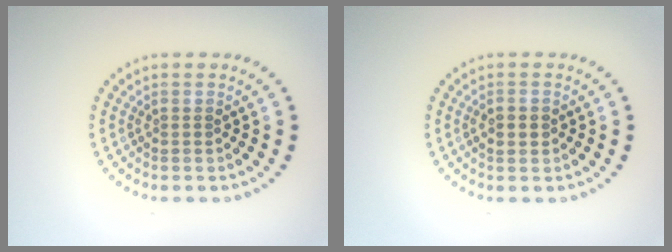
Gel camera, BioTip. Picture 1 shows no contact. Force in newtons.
{"total": 2.1, "press": 2.1, "slide": 0.2}